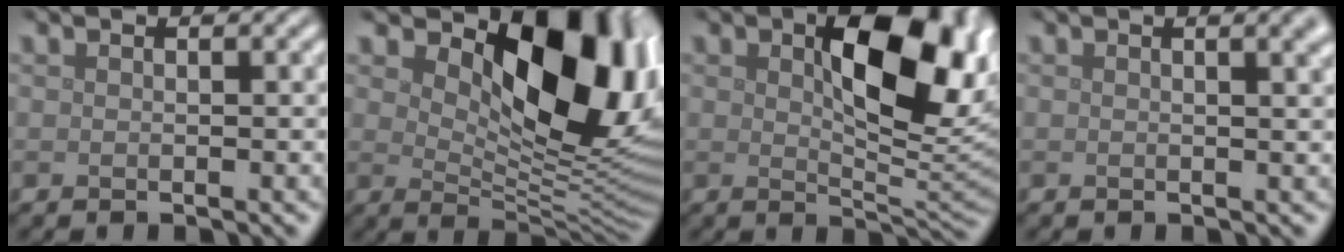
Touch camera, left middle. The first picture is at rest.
{"total": 11.8, "force": [4.8, 5.7, 9.1], "torque": [-0.128, -0.007, 0.079]}
{"total": 10.2, "force": [2.8, 4.5, 8.7], "torque": [-0.124, 0.001, 0.046]}
{"total": 2.9, "force": [1.5, 1.2, 2.3], "torque": [-0.006, 0.008, 0.013]}